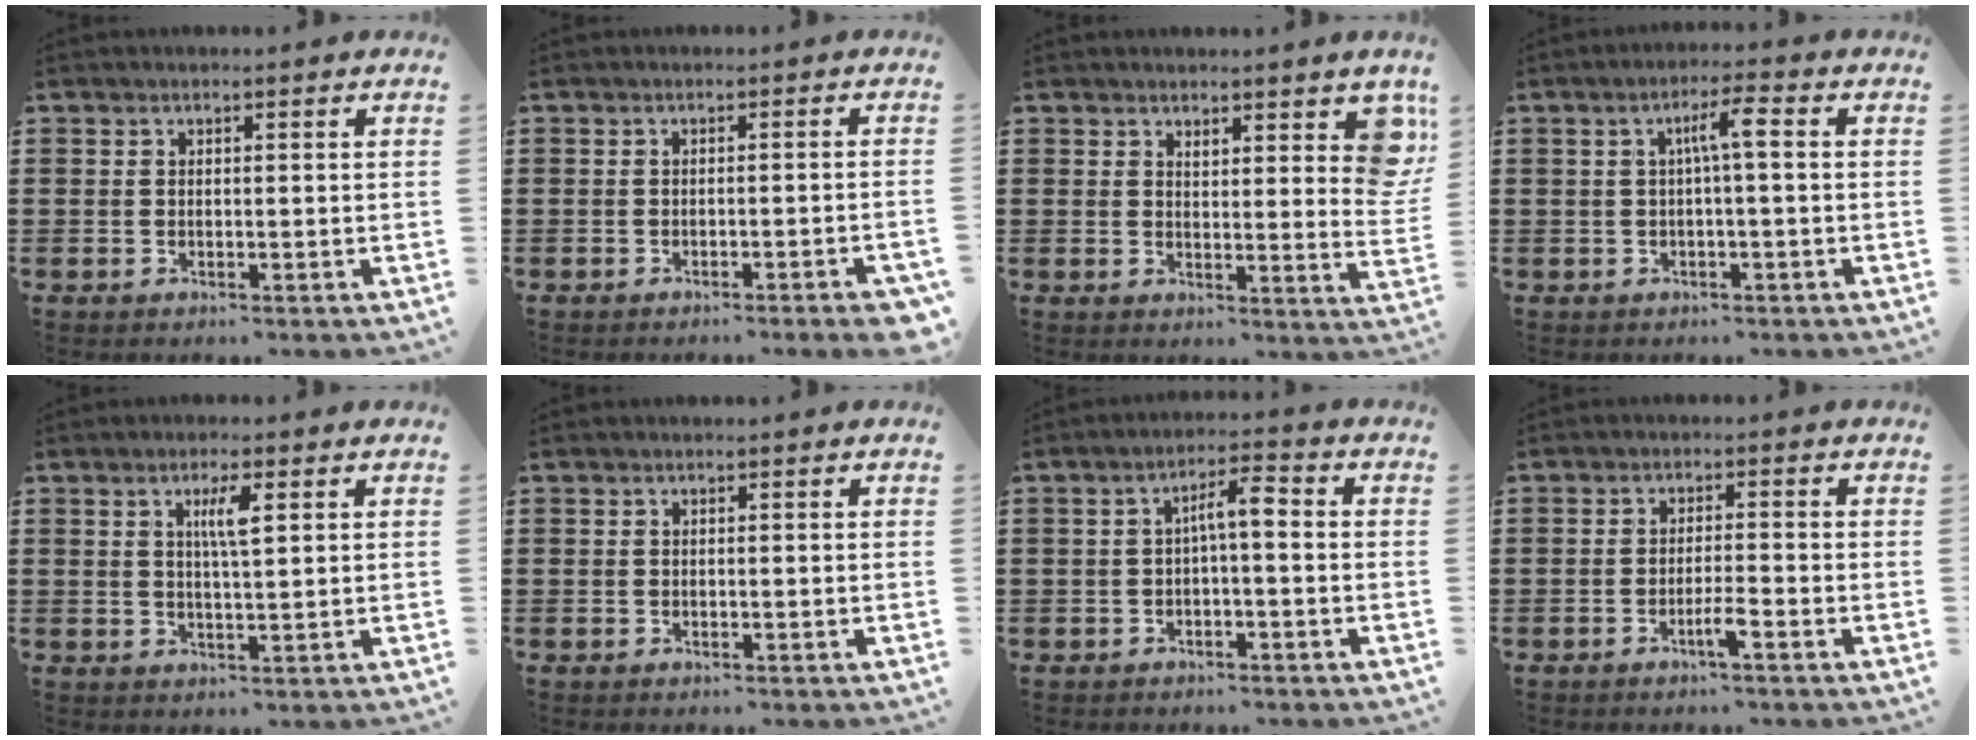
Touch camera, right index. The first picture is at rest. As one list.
[{"total": 2.0, "force": [-1.4, -0.2, 1.4], "torque": [-0.023, -0.001, -0.025]}, {"total": 4.3, "force": [3.3, 1.4, 2.5], "torque": [-0.027, -0.009, 0.054]}, {"total": 4.1, "force": [0.3, 0.3, 4.1], "torque": [-0.078, 0.007, -0.001]}, {"total": 3.7, "force": [1.3, 0.6, 3.5], "torque": [-0.072, 0.006, 0.019]}, {"total": 0.0}, {"total": 4.0, "force": [-0.4, 0.9, 3.8], "torque": [-0.074, 0.013, -0.011]}, {"total": 2.9, "force": [-1.8, -0.1, 2.3], "torque": [-0.039, -0.002, -0.032]}]